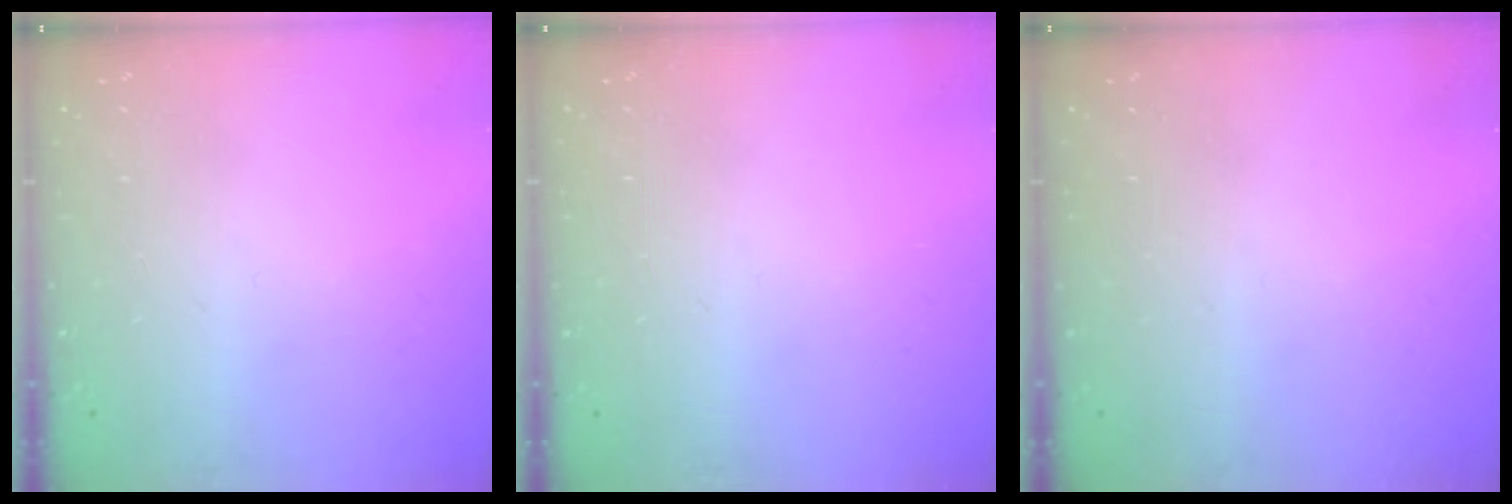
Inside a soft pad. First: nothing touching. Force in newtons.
{"total": 0.0}
{"total": 0.0}